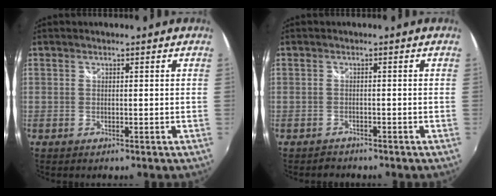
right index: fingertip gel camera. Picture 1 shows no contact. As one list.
[{"total": 1.4, "force": [-1.3, 0.6, -0.2], "torque": [-0.002, 0.002, -0.021]}]